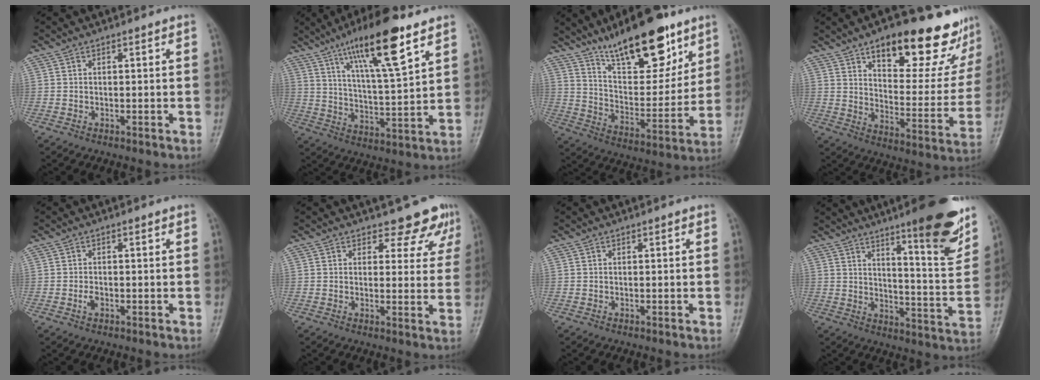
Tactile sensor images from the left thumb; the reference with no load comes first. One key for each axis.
{"total": 16.4, "fx": 9.7, "fy": 3.2, "fz": 12.9, "tx": -0.208, "ty": -0.043, "tz": 0.170}
{"total": 20.3, "fx": 13.7, "fy": 7.3, "fz": 13.0, "tx": -0.158, "ty": -0.072, "tz": 0.234}
{"total": 24.5, "fx": 15.7, "fy": 9.3, "fz": 16.3, "tx": -0.172, "ty": -0.067, "tz": 0.223}
{"total": 1.4, "fx": -0.5, "fy": 0.9, "fz": 1.0, "tx": -0.017, "ty": 0.001, "tz": -0.010}
{"total": 6.8, "fx": 5.6, "fy": 3.3, "fz": 2.0, "tx": 0.010, "ty": -0.036, "tz": 0.054}
{"total": 0.0}
{"total": 16.8, "fx": 10.7, "fy": 2.8, "fz": 12.7, "tx": -0.146, "ty": -0.068, "tz": 0.158}